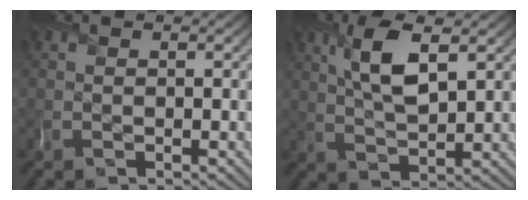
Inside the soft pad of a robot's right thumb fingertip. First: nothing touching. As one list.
[{"total": 7.2, "force": [3.0, 2.5, 6.0], "torque": [-0.128, -0.001, 0.058]}]